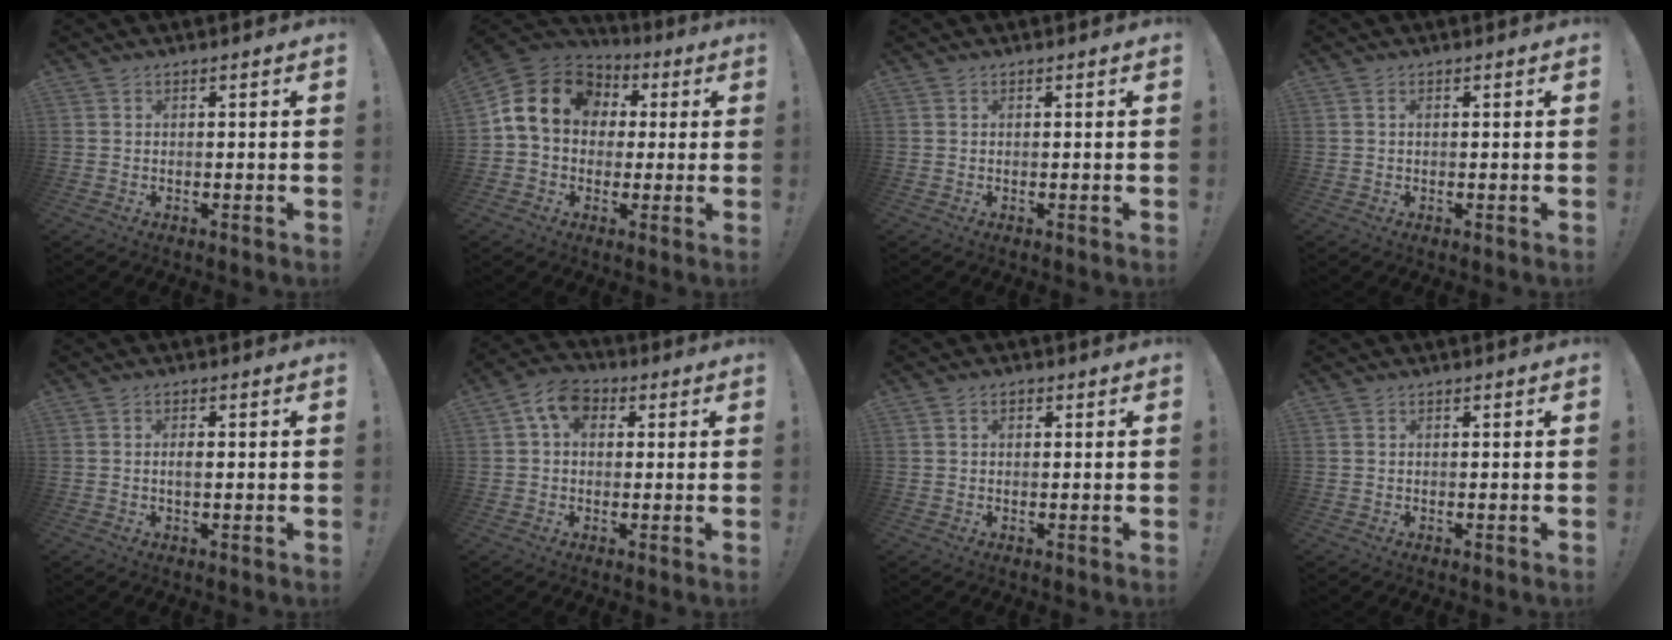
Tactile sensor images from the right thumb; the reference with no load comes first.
{"total": 14.6, "force": [3.6, 11.6, 8.2], "torque": [-0.124, -0.001, 0.069]}
{"total": 0.0}
{"total": 0.5, "force": [0.1, 0.3, 0.4], "torque": [-0.010, 0.003, 0.002]}
{"total": 1.6, "force": [-0.4, 0.5, 1.5], "torque": [-0.027, 0.003, -0.009]}
{"total": 7.9, "force": [2.8, 5.3, 5.1], "torque": [-0.080, 0.001, 0.054]}
{"total": 1.2, "force": [0.3, 1.0, 0.7], "torque": [-0.015, 0.004, 0.006]}
{"total": 0.0}